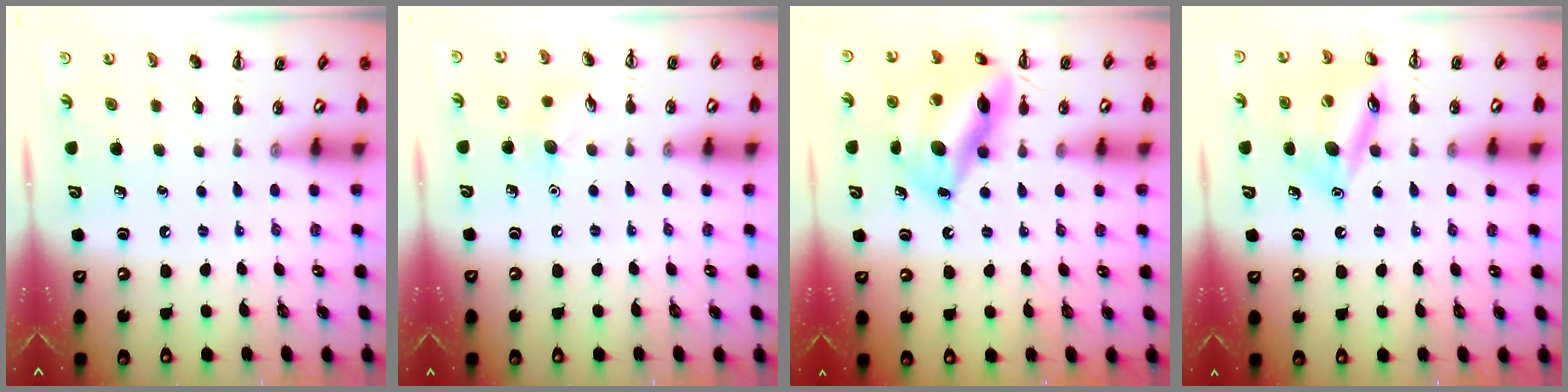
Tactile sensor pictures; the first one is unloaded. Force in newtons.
{"total": 6.5, "press": 6.3, "slide": 1.7}
{"total": 15.0, "press": 14.9, "slide": 1.3}
{"total": 14.7, "press": 14.4, "slide": 2.7}